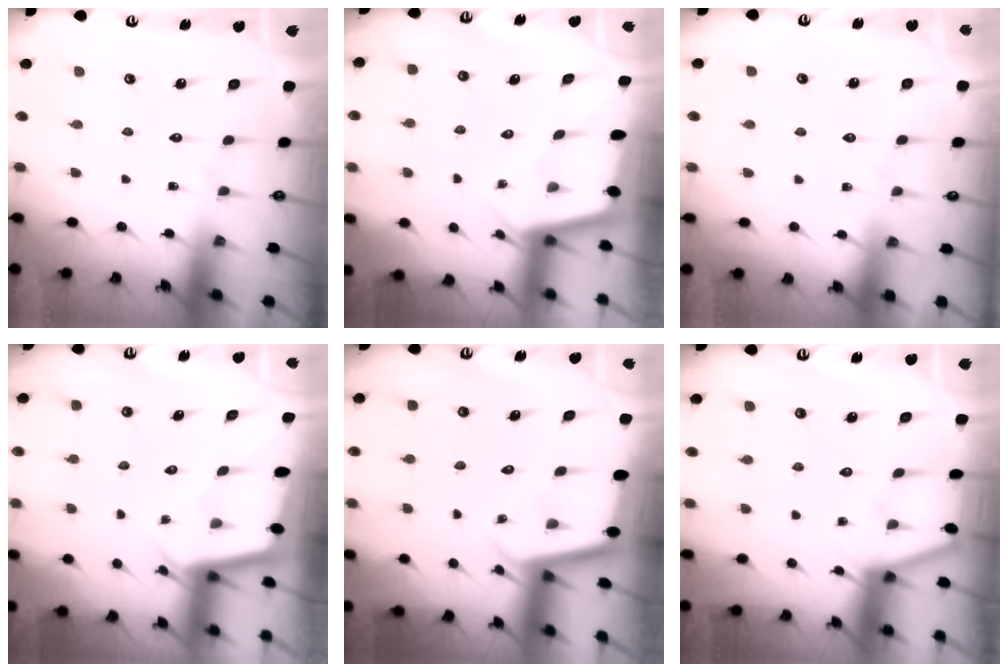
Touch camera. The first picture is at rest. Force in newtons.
{"total": 2.1, "press": 2.1, "slide": 0.2}
{"total": 1.8, "press": 1.8, "slide": 0.3}
{"total": 2.1, "press": 2.1, "slide": 0.1}
{"total": 1.7, "press": 1.7, "slide": 0.0}
{"total": 2.5, "press": 2.4, "slide": 0.4}